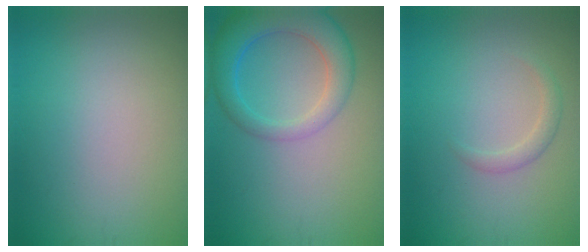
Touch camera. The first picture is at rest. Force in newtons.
{"total": 5.5, "press": 5.5, "slide": 0.3}
{"total": 1.4, "press": 1.4, "slide": 0.1}